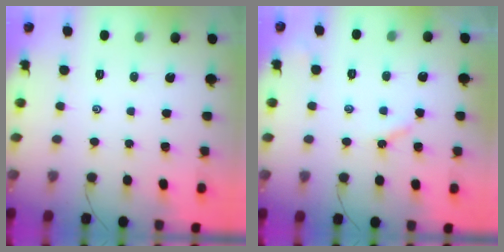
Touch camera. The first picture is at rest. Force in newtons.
{"total": 3.2, "press": 3.2, "slide": 0.3}